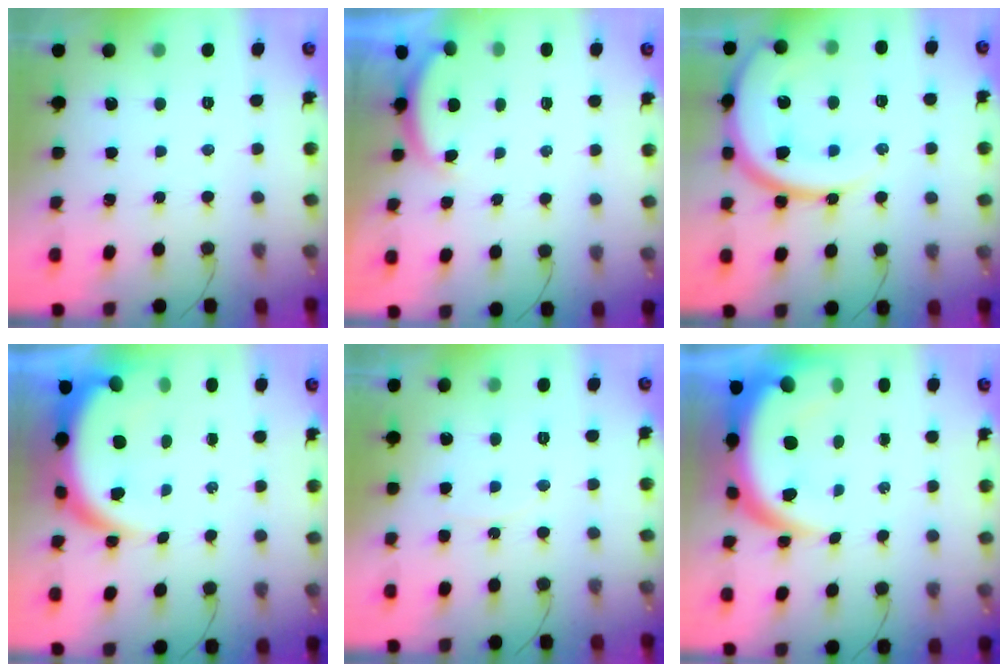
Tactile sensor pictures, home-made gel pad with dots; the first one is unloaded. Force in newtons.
{"total": 2.3, "press": 2.2, "slide": 0.6}
{"total": 17.3, "press": 17.3, "slide": 1.5}
{"total": 10.0, "press": 10.0, "slide": 1.1}
{"total": 6.0, "press": 6.0, "slide": 0.5}
{"total": 11.9, "press": 11.9, "slide": 1.2}